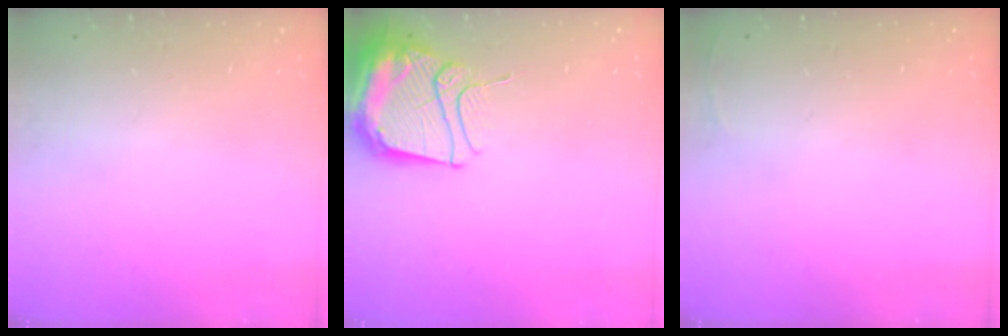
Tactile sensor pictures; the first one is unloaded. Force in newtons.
{"total": 13.3, "press": 13.2, "slide": 1.4}
{"total": 2.7, "press": 2.6, "slide": 1.0}